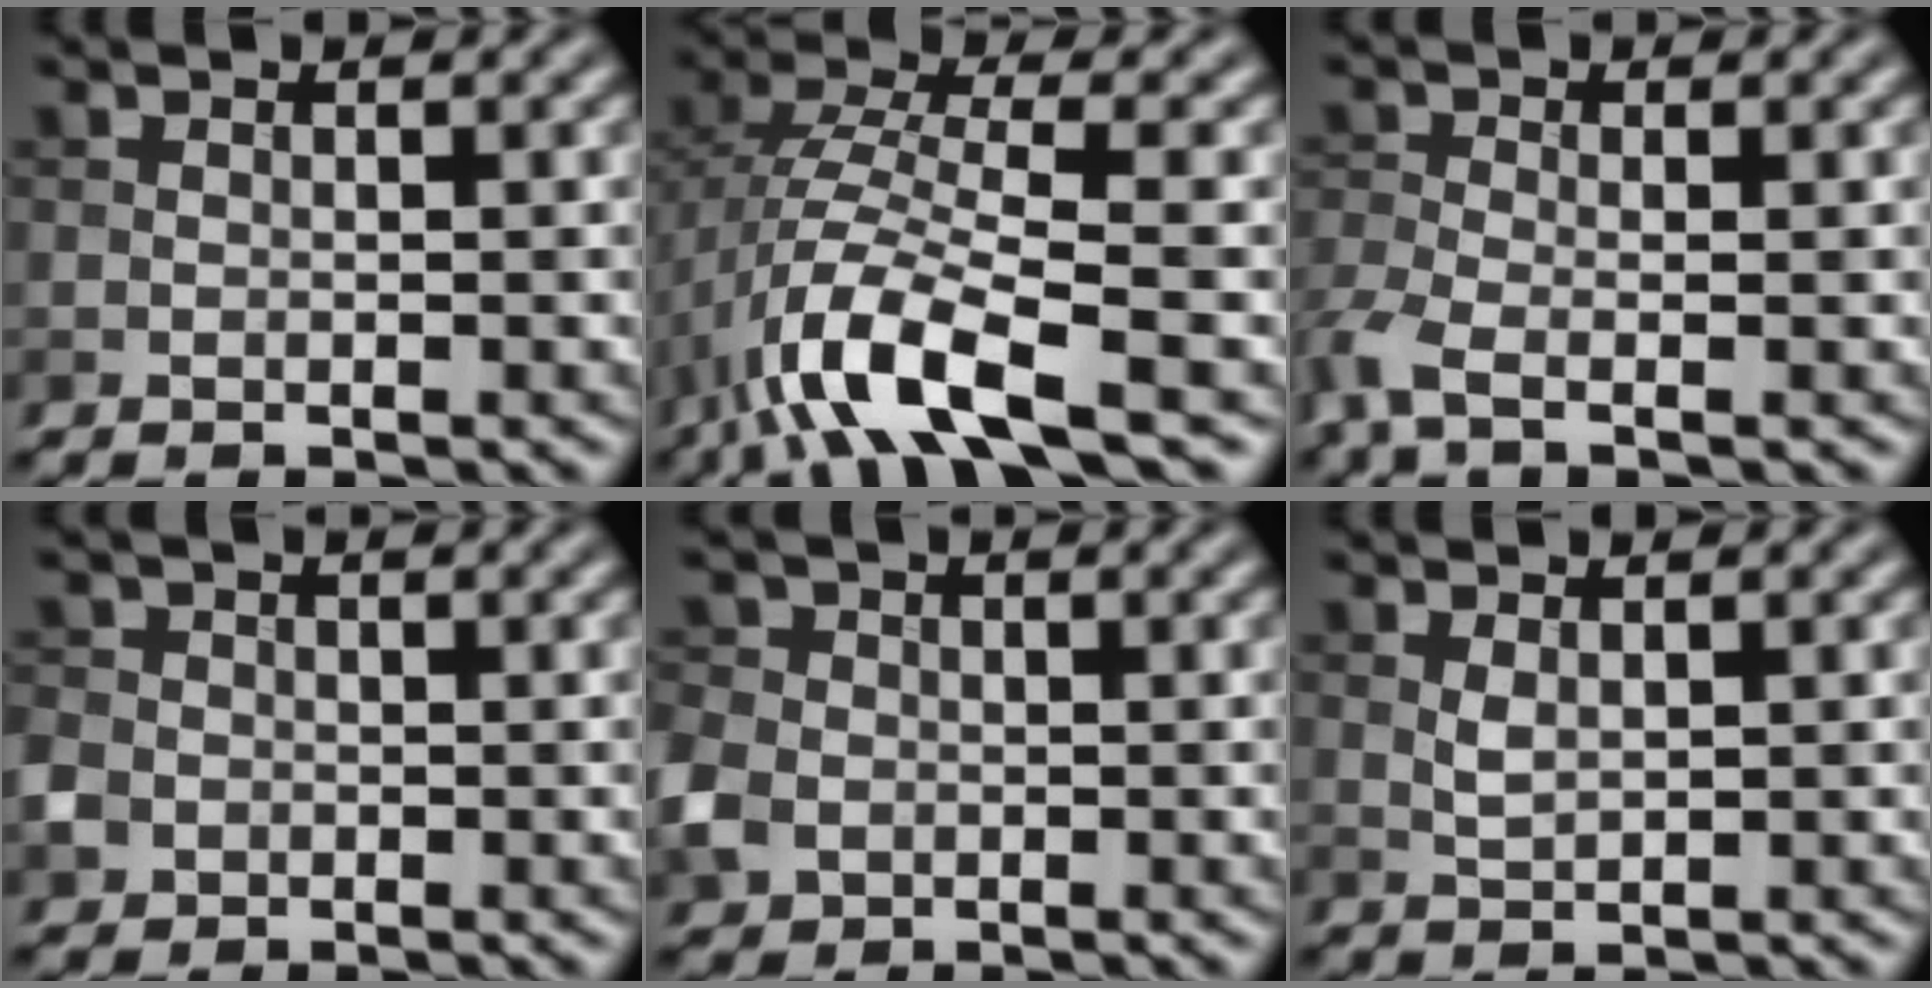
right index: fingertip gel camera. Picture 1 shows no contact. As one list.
[{"total": 9.2, "force": [-4.4, 2.6, 7.6], "torque": [-0.153, 0.008, -0.092]}, {"total": 3.7, "force": [-2.1, 1.4, 2.7], "torque": [-0.073, -0.017, -0.053]}, {"total": 2.4, "force": [-0.8, 2.1, 0.8], "torque": [-0.014, -0.003, -0.015]}, {"total": 3.8, "force": [-1.1, 3.2, 1.7], "torque": [-0.047, -0.003, -0.033]}, {"total": 1.2, "force": [0.4, 0.6, 1.0], "torque": [-0.029, -0.003, 0.014]}]